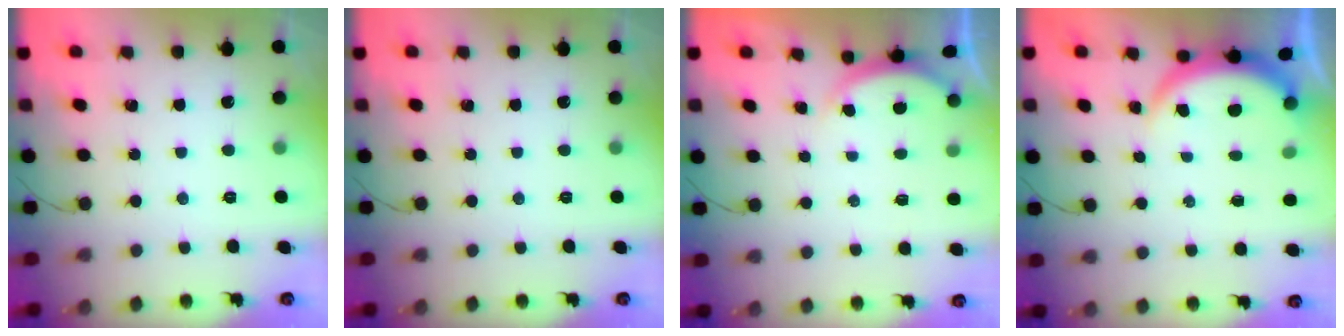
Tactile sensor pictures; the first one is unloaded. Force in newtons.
{"total": 0.0}
{"total": 1.7, "press": 1.7, "slide": 0.4}
{"total": 3.9, "press": 3.9, "slide": 0.2}